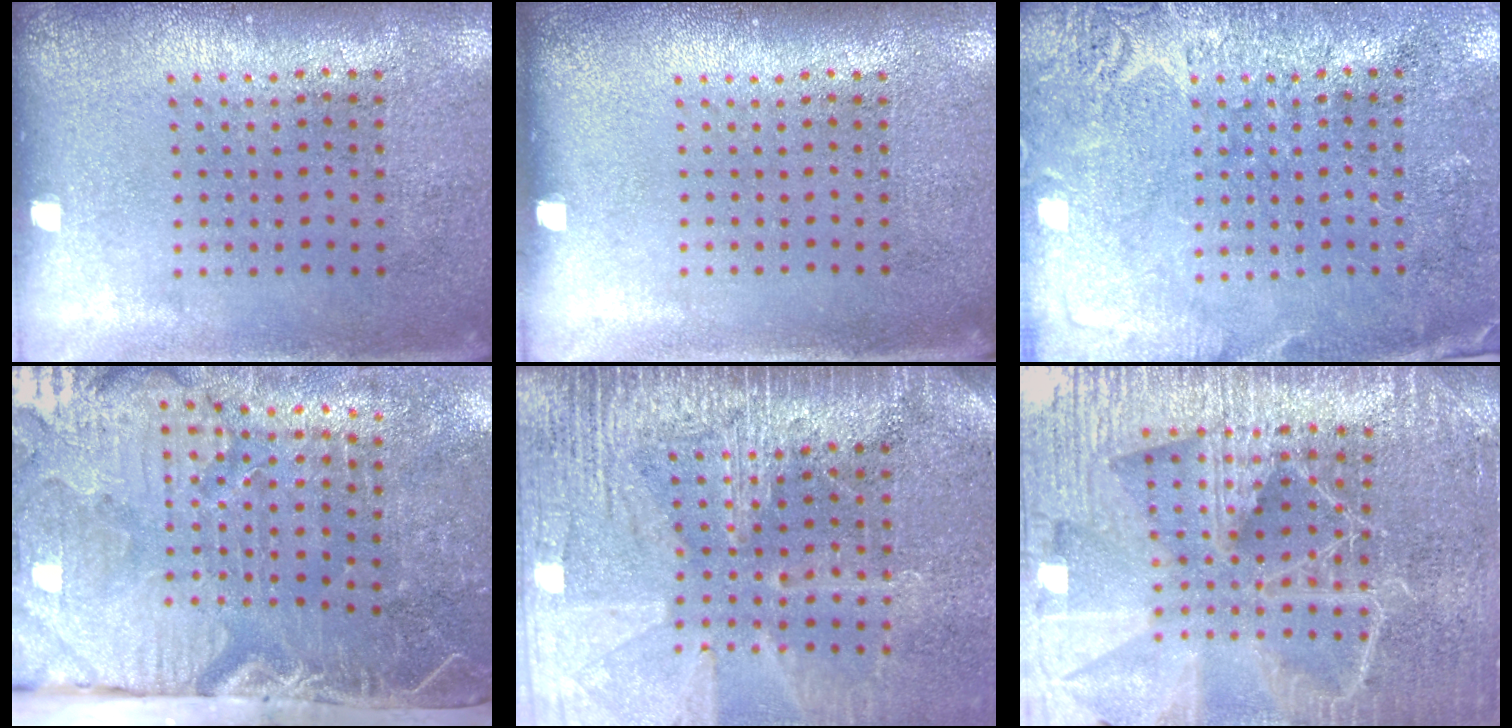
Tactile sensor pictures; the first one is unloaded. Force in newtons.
{"total": 0.0}
{"total": 2.7, "press": 2.6, "slide": 0.5}
{"total": 5.4, "press": 4.4, "slide": 3.0}
{"total": 3.6, "press": 3.3, "slide": 1.5}
{"total": 5.1, "press": 4.7, "slide": 2.1}